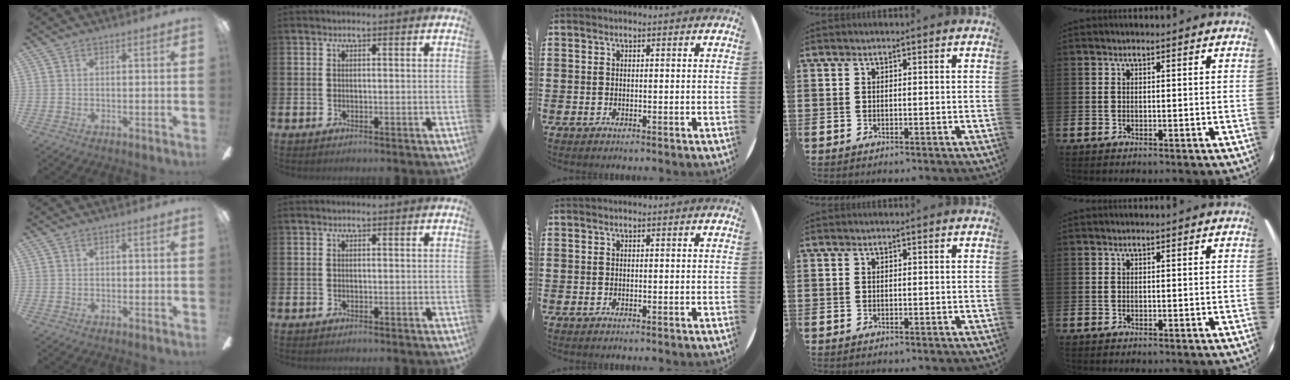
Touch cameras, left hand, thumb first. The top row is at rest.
{"thumb": {"total": 0.5, "force": [-0.1, 0.3, 0.4], "torque": [-0.007, 0.003, -0.003]}}